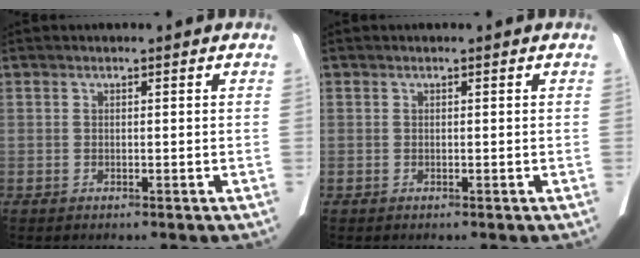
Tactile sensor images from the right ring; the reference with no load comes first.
{"total": 0.0}